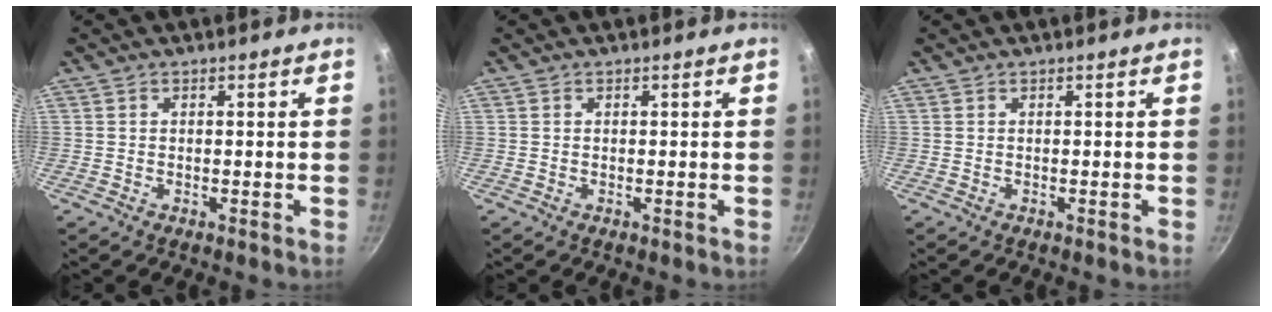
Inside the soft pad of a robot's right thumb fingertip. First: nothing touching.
{"total": 0.0}
{"total": 0.0}